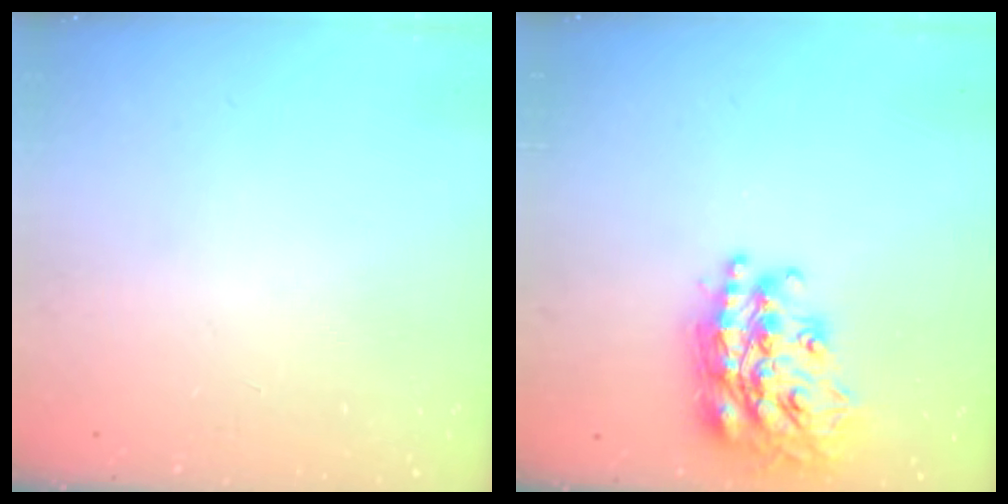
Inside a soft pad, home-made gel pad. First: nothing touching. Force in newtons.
{"total": 23.2, "press": 23.2, "slide": 1.8}